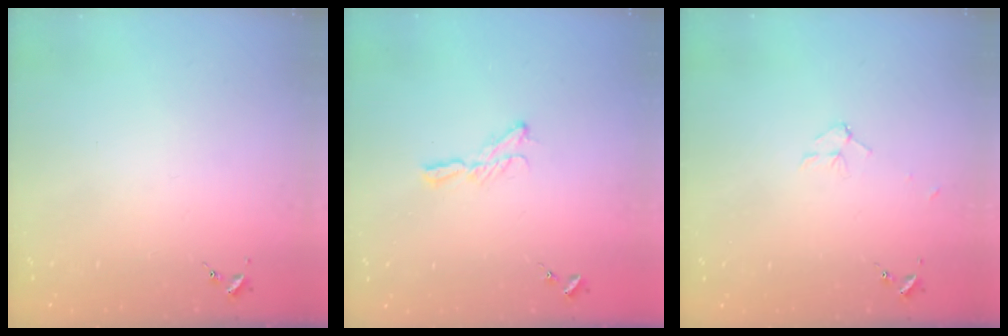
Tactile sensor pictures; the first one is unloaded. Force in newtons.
{"total": 6.3, "press": 6.3, "slide": 0.3}
{"total": 5.5, "press": 5.5, "slide": 0.6}